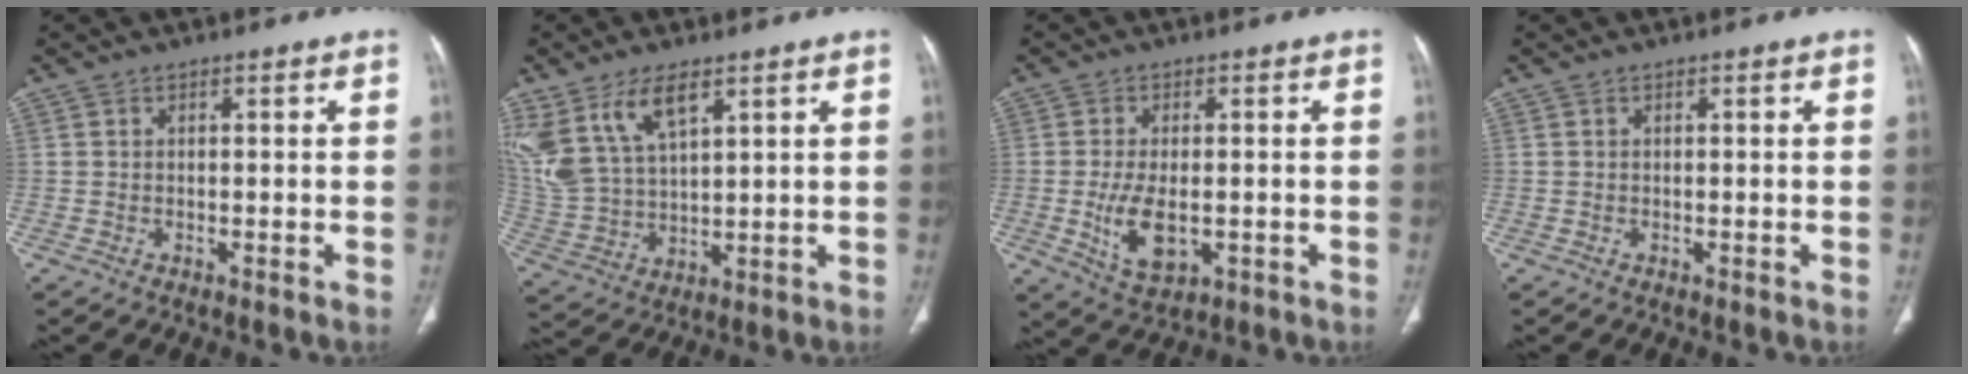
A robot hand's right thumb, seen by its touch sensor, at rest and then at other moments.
{"total": 13.7, "force": [7.6, 6.5, 9.3], "torque": [-0.189, -0.022, 0.166]}
{"total": 8.0, "force": [-1.5, 4.2, 6.6], "torque": [-0.123, -0.011, -0.016]}
{"total": 0.0}